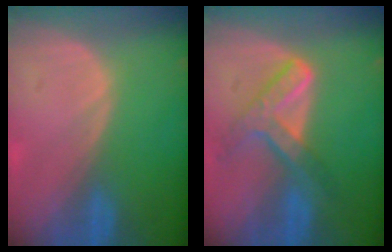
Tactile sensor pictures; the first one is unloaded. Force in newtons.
{"total": 7.2, "press": 6.0, "slide": 4.0}